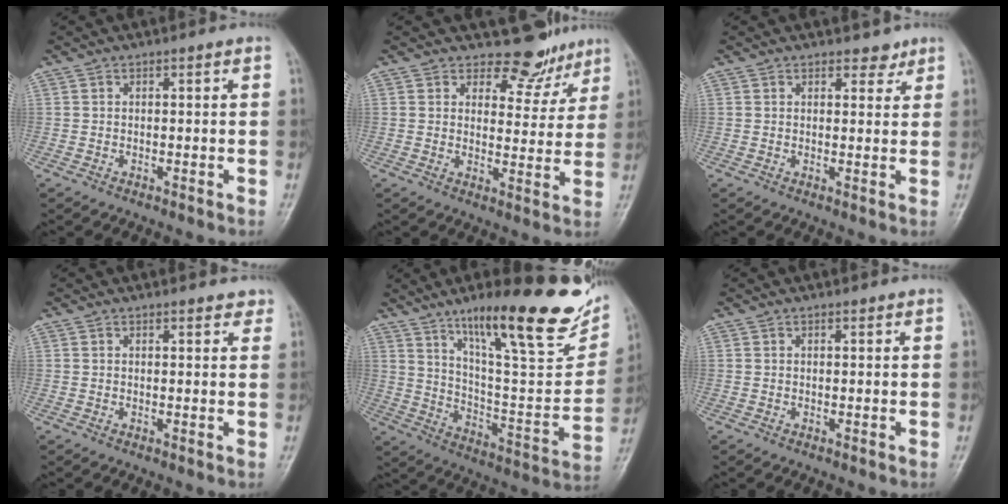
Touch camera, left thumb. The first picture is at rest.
{"total": 7.5, "force": [6.4, 3.9, 0.8], "torque": [0.022, -0.054, 0.081]}
{"total": 2.5, "force": [2.0, 1.4, 0.7], "torque": [0.010, -0.011, 0.023]}
{"total": 2.4, "force": [2.0, 0.9, 1.0], "torque": [0.005, -0.005, 0.019]}
{"total": 28.4, "force": [17.1, 7.0, 21.5], "torque": [-0.286, -0.058, 0.273]}
{"total": 0.5, "force": [0.4, 0.2, 0.2], "torque": [-0.008, -0.004, 0.006]}